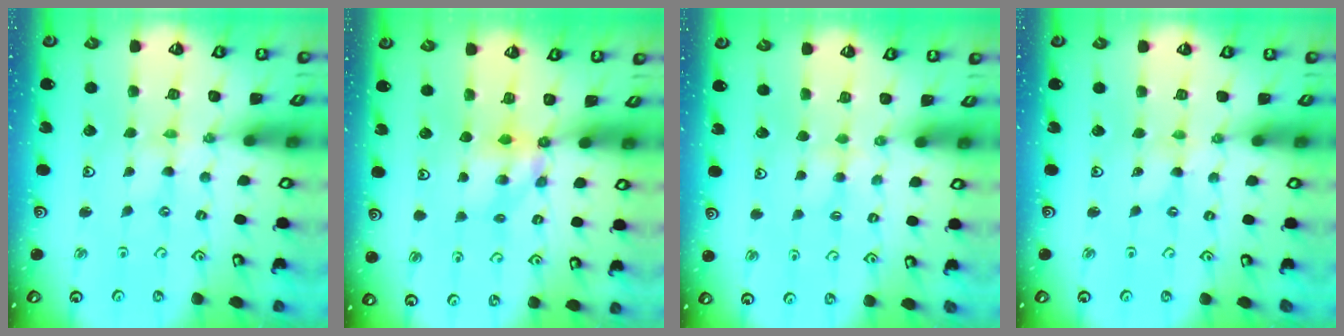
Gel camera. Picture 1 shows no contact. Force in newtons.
{"total": 5.6, "press": 5.6, "slide": 0.3}
{"total": 2.7, "press": 2.7, "slide": 0.5}
{"total": 0.0}